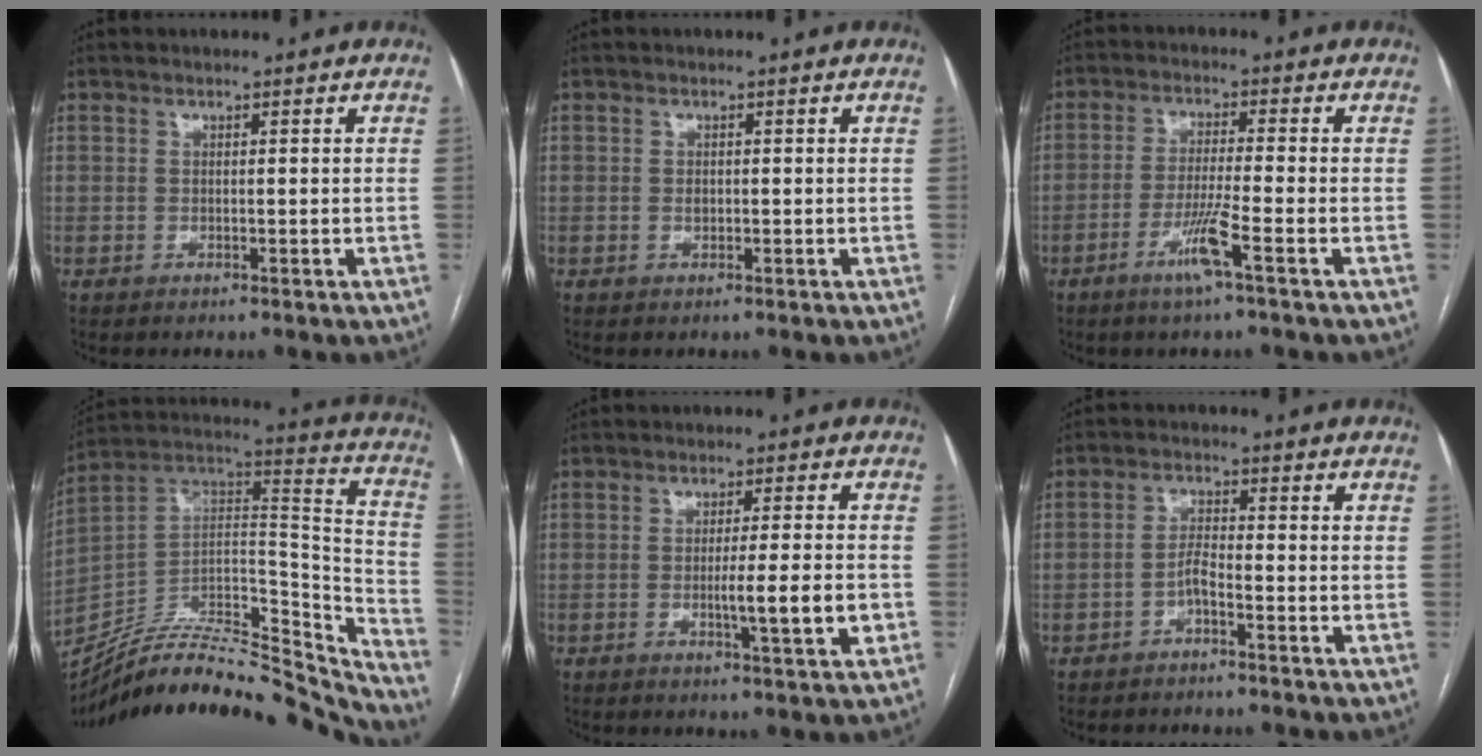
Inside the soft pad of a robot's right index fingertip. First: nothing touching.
{"total": 0.8, "force": [-0.1, 0.6, 0.5], "torque": [-0.007, 0.002, -0.003]}
{"total": 5.9, "force": [-3.0, -0.8, 5.0], "torque": [-0.099, -0.013, -0.060]}
{"total": 33.8, "force": [-30.8, 7.1, 12.1], "torque": [-0.151, 0.009, -0.453]}
{"total": 6.4, "force": [-1.5, 0.0, 6.2], "torque": [-0.097, -0.008, -0.021]}
{"total": 2.4, "force": [-1.6, 0.6, 1.7], "torque": [-0.031, 0.005, -0.030]}